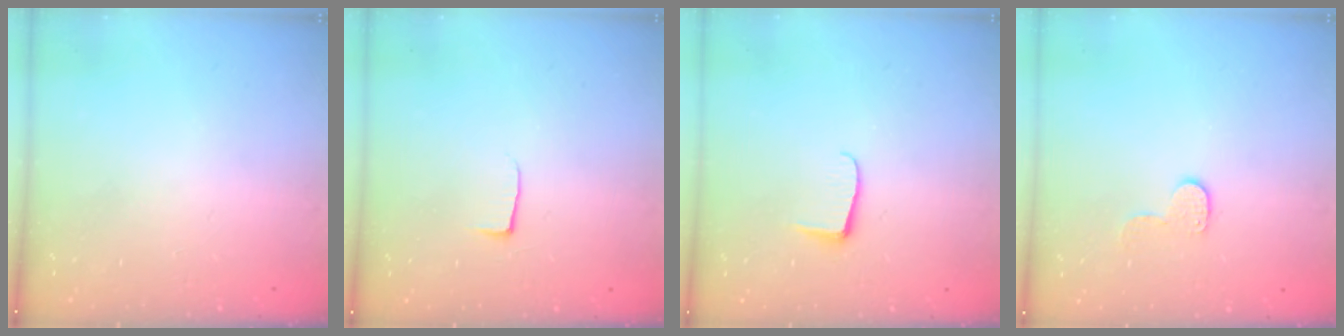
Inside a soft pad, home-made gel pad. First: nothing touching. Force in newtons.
{"total": 3.9, "press": 3.9, "slide": 0.5}
{"total": 6.0, "press": 5.9, "slide": 0.6}
{"total": 5.6, "press": 5.6, "slide": 0.4}